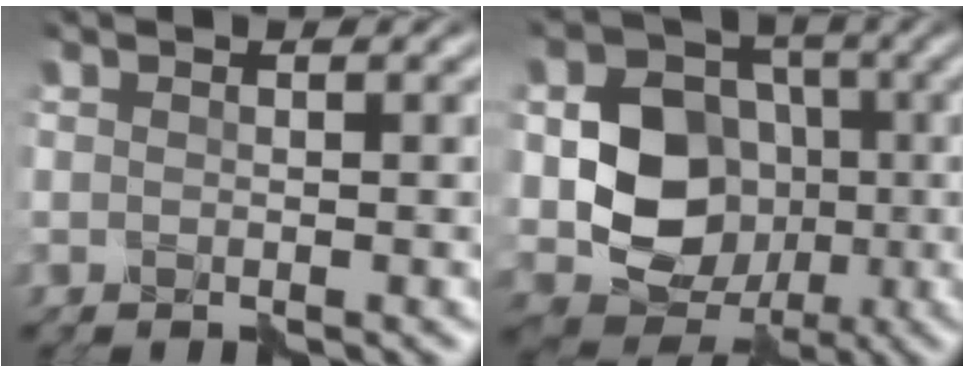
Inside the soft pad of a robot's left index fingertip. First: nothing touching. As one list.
[{"total": 7.5, "force": [-0.6, 6.4, 3.9], "torque": [-0.065, -0.006, -0.014]}]